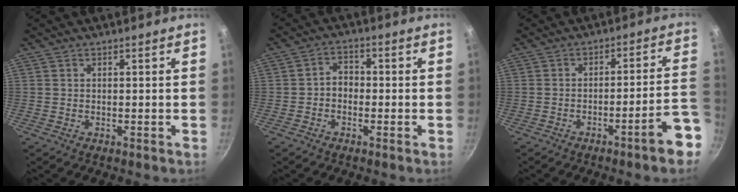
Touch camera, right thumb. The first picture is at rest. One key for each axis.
{"total": 3.4, "fx": -1.0, "fy": 2.7, "fz": 1.9, "tx": -0.014, "ty": 0.016, "tz": -0.024}
{"total": 9.6, "fx": -5.3, "fy": 0.8, "fz": 8.0, "tx": -0.091, "ty": 0.049, "tz": -0.068}